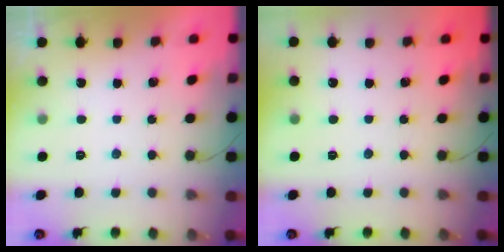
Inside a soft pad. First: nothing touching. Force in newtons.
{"total": 0.0}